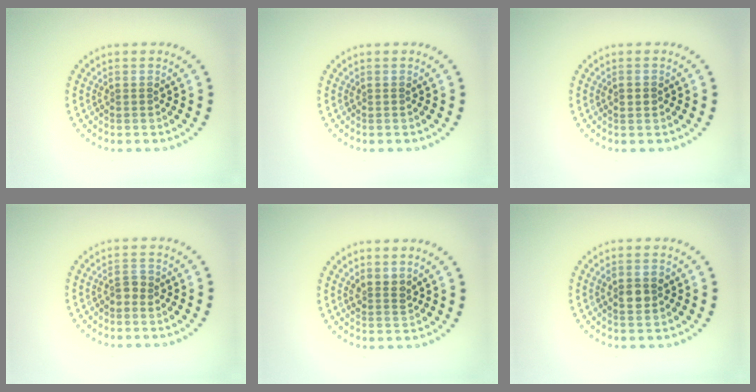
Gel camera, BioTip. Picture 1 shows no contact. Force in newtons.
{"total": 0.0}
{"total": 1.4, "press": 1.4, "slide": 0.1}
{"total": 1.1, "press": 0.9, "slide": 0.6}
{"total": 1.7, "press": 1.4, "slide": 1.0}
{"total": 2.5, "press": 2.4, "slide": 0.3}